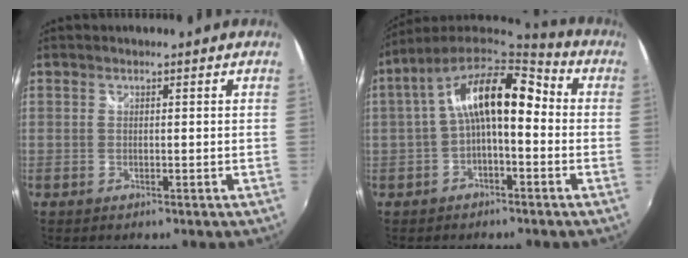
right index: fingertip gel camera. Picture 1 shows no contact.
{"total": 13.7, "force": [0.4, 5.8, 12.4], "torque": [-0.226, 0.030, -0.003]}